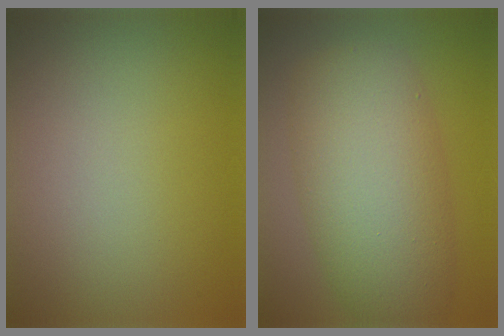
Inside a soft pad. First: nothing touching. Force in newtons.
{"total": 9.3, "press": 9.3, "slide": 0.3}